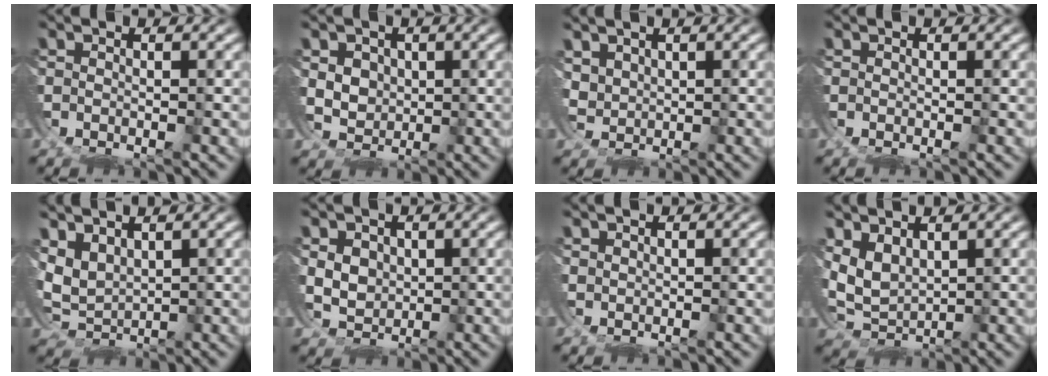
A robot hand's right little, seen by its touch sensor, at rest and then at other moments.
{"total": 4.8, "force": [0.4, 4.5, 1.6], "torque": [-0.043, -0.015, 0.016]}
{"total": 2.6, "force": [0.9, 2.4, 0.2], "torque": [-0.037, -0.014, 0.027]}
{"total": 0.0}
{"total": 6.5, "force": [0.3, 6.0, 2.4], "torque": [-0.097, -0.028, 0.014]}
{"total": 4.9, "force": [0.3, 4.5, 1.7], "torque": [-0.050, -0.017, 0.014]}
{"total": 0.8, "force": [0.6, 0.4, -0.3], "torque": [0.007, 0.002, 0.014]}
{"total": 7.5, "force": [0.0, 6.8, 3.0], "torque": [-0.108, -0.030, 0.008]}